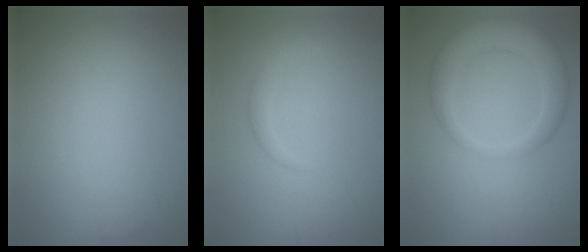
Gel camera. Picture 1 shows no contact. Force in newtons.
{"total": 1.4, "press": 1.4, "slide": 0.1}
{"total": 5.1, "press": 5.1, "slide": 0.3}